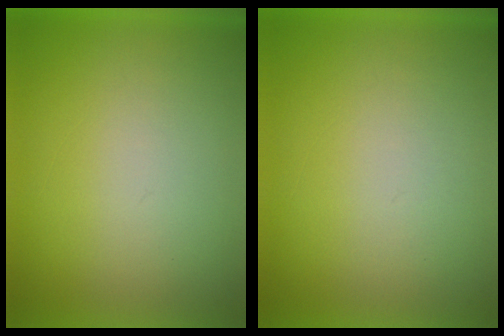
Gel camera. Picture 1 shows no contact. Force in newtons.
{"total": 1.2}